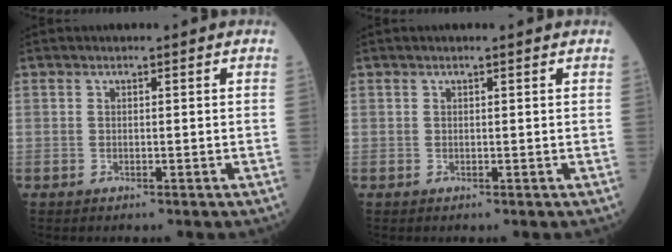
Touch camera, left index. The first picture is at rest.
{"total": 0.7, "force": [0.6, -0.1, 0.4], "torque": [-0.011, 0.005, 0.012]}